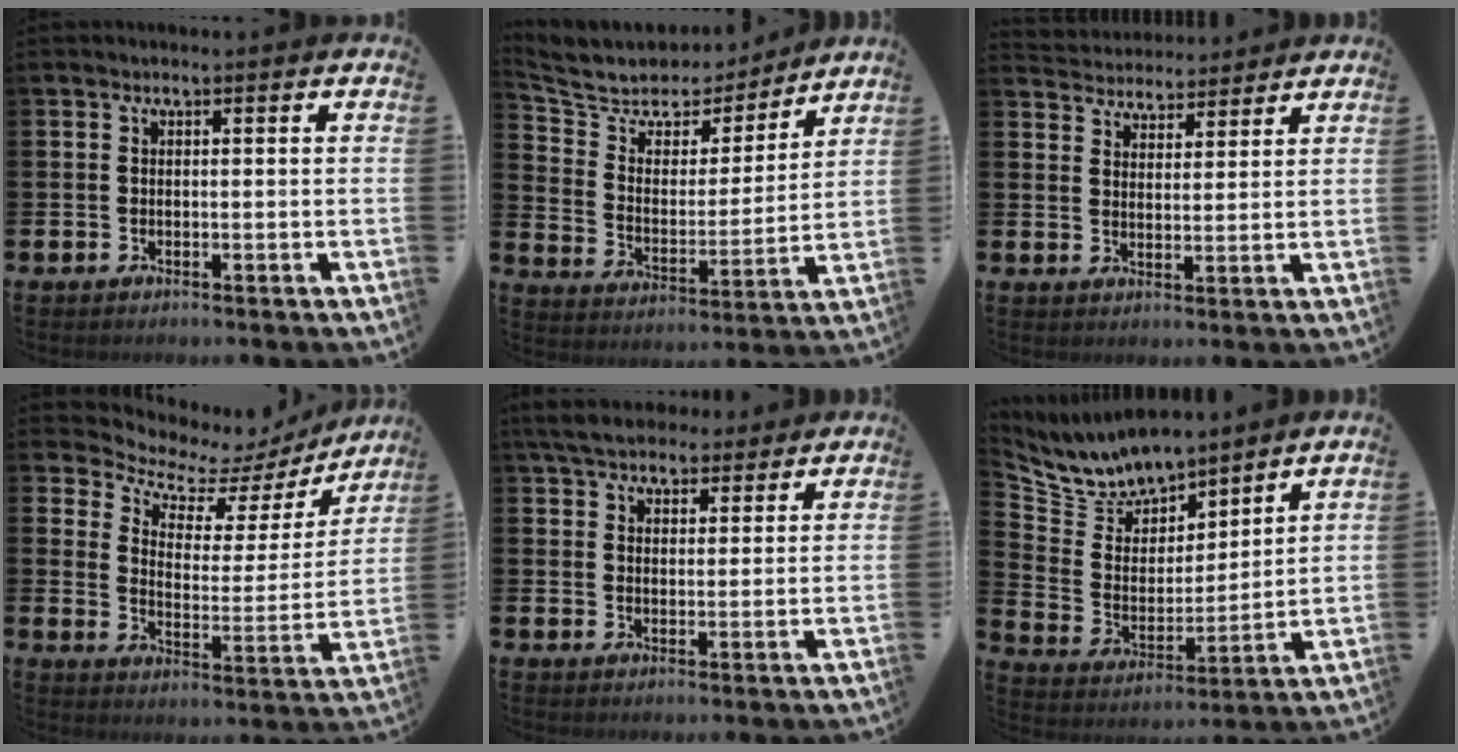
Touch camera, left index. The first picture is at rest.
{"total": 7.5, "force": [6.7, 3.3, 0.6], "torque": [-0.059, -0.050, 0.117]}
{"total": 4.3, "force": [4.2, 1.0, -0.6], "torque": [-0.007, -0.025, 0.076]}
{"total": 6.7, "force": [5.7, 3.0, 1.8], "torque": [-0.053, -0.049, 0.091]}
{"total": 5.7, "force": [5.4, 1.8, 1.0], "torque": [-0.032, -0.020, 0.097]}
{"total": 8.0, "force": [7.7, 2.2, 0.2], "torque": [-0.054, -0.062, 0.140]}